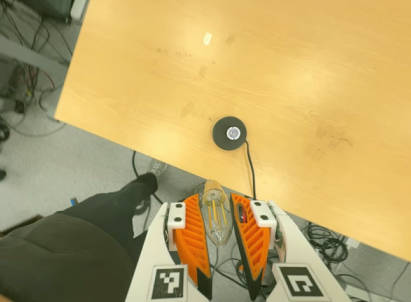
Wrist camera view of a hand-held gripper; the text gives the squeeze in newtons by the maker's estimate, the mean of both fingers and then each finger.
{"total": 13.8, "left": 15.6, "right": 12.1}